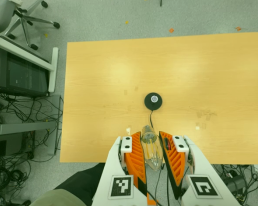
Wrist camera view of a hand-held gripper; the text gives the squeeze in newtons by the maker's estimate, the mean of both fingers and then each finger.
{"total": 20.3, "left": 22.0, "right": 18.6}